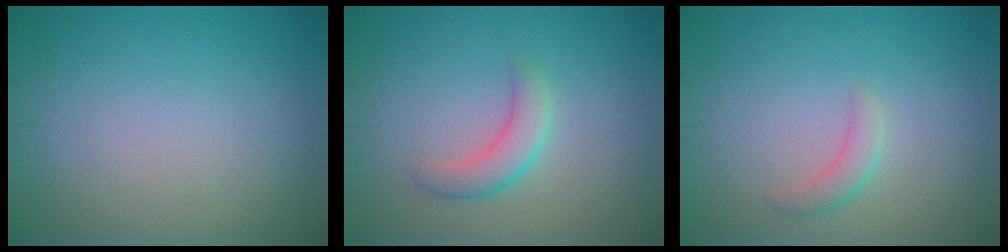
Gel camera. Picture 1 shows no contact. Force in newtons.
{"total": 2.6, "press": 2.6, "slide": 0.1}
{"total": 1.5, "press": 1.5, "slide": 0.1}